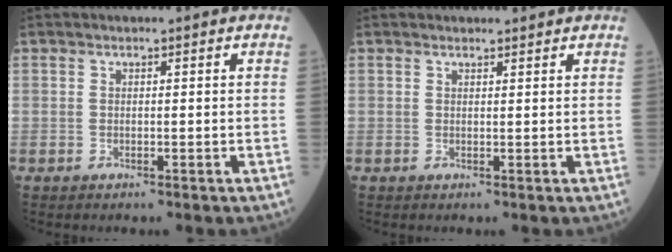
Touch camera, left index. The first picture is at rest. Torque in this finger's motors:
{"motor_torque": [0.10, -0.74, -0.13, -0.01]}